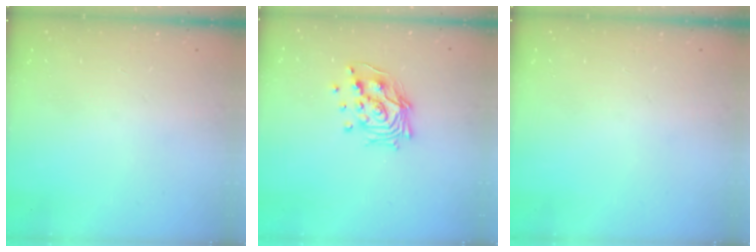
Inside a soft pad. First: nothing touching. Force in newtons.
{"total": 12.9, "press": 12.8, "slide": 1.1}
{"total": 0.0}